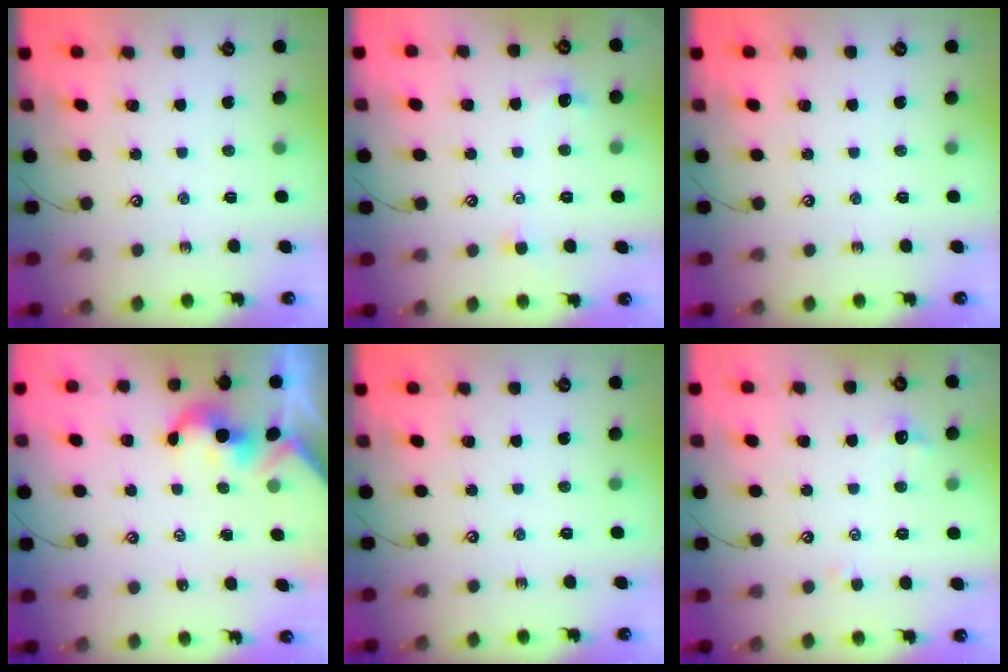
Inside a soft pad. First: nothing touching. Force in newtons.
{"total": 0.9, "press": 0.7, "slide": 0.6}
{"total": 0.0}
{"total": 2.0, "press": 2.0, "slide": 0.2}
{"total": 0.0}
{"total": 0.8, "press": 0.5, "slide": 0.7}